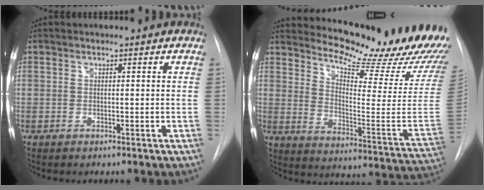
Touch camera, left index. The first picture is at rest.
{"total": 22.7, "force": [20.4, 2.7, 9.5], "torque": [-0.147, -0.112, 0.256]}